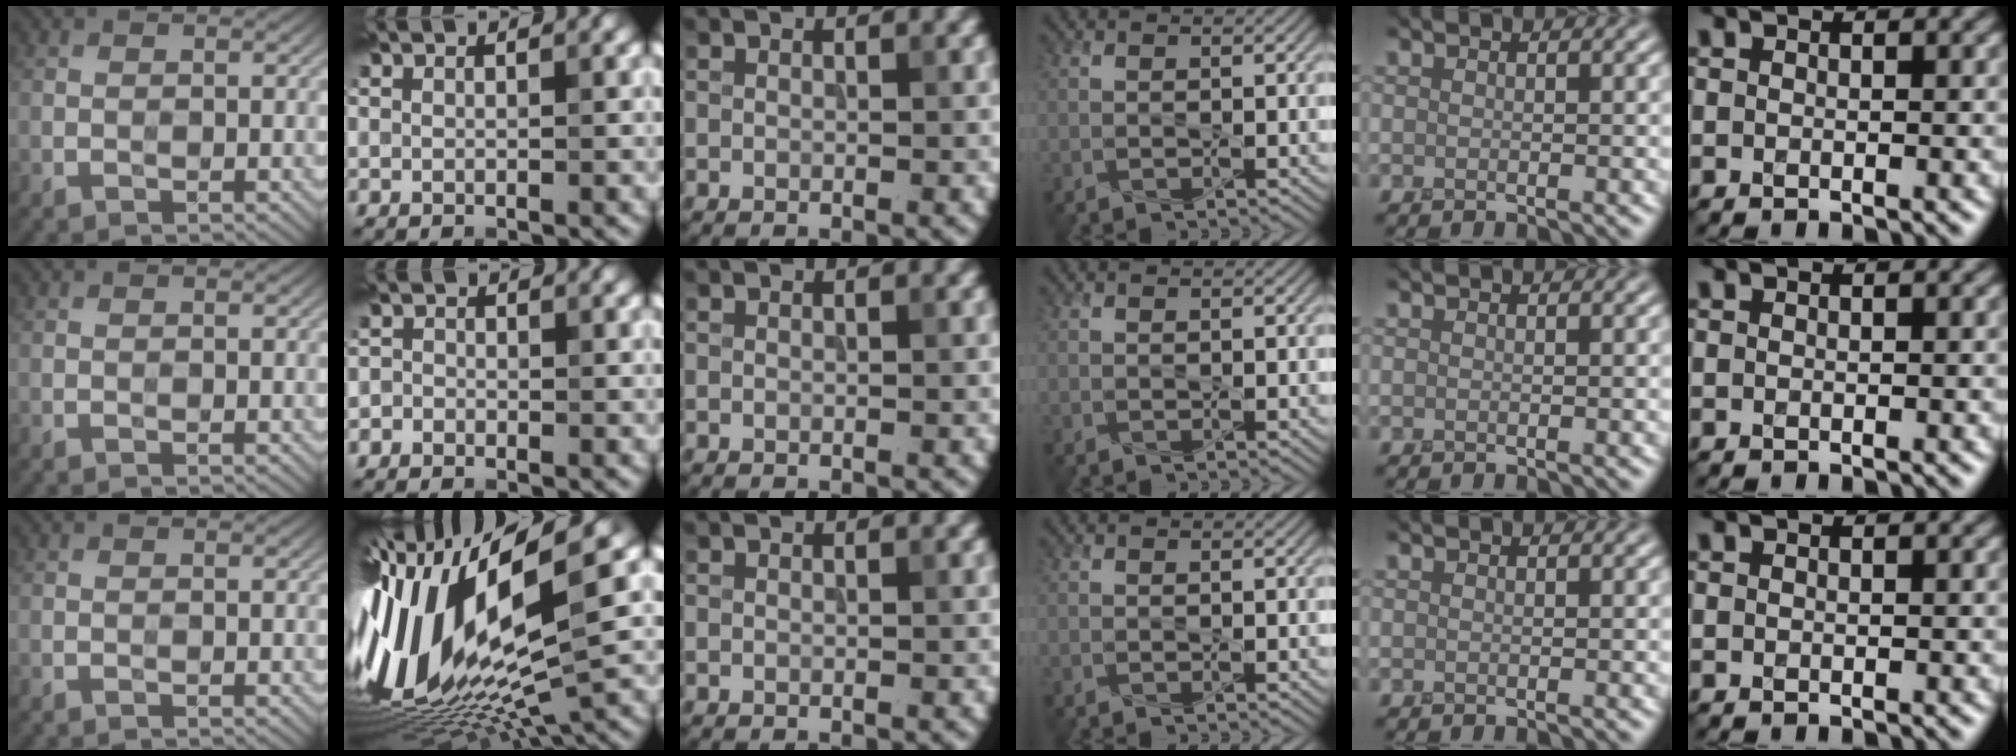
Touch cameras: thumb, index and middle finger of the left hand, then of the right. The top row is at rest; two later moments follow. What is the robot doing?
{"motion": "press", "object": "sticky note"}